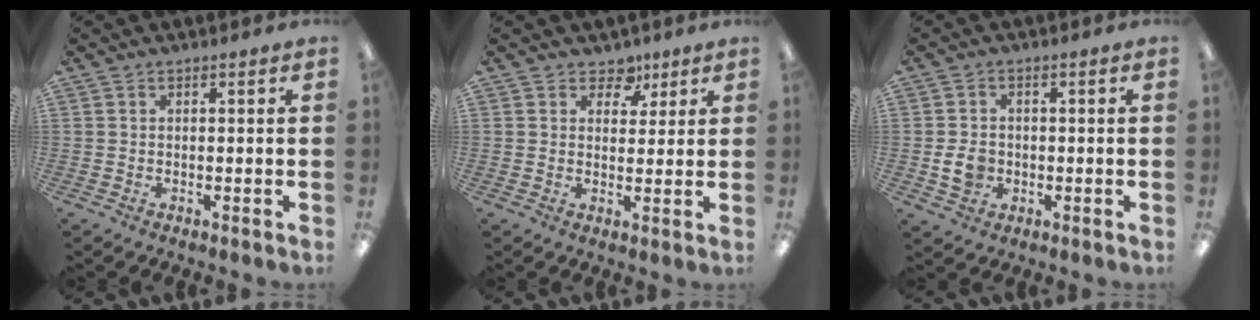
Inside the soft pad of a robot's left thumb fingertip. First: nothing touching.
{"total": 5.6, "force": [3.5, 3.9, 1.9], "torque": [-0.011, -0.018, 0.059]}
{"total": 5.1, "force": [-1.0, 4.2, 2.7], "torque": [-0.046, 0.005, -0.016]}